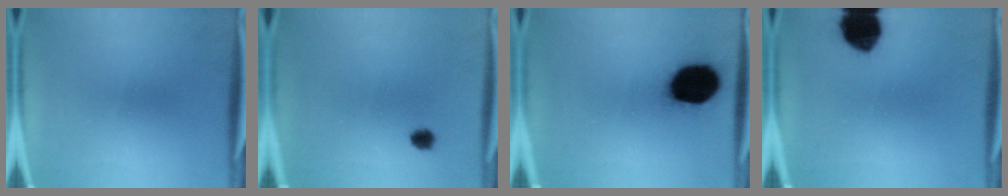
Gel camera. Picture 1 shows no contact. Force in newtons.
{"total": 2.1}
{"total": 19.7}
{"total": 13.9}